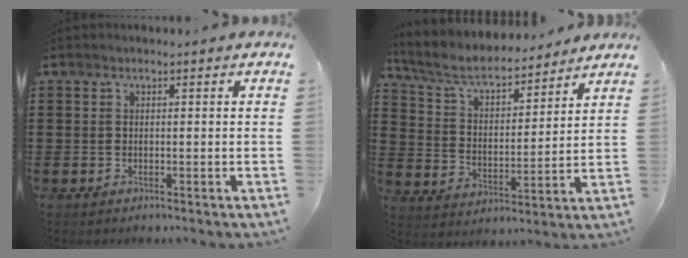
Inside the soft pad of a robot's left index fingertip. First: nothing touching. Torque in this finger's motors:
{"motor_torque": [2.14, 0.00, 0.49, 0.16]}